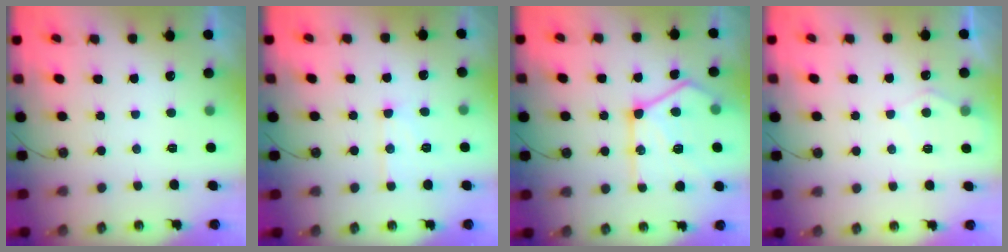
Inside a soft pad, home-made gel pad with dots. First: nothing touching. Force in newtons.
{"total": 7.9, "press": 7.9, "slide": 0.7}
{"total": 21.9, "press": 21.8, "slide": 1.5}
{"total": 6.0, "press": 6.0, "slide": 0.8}